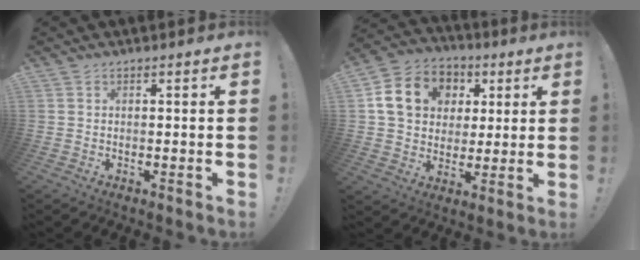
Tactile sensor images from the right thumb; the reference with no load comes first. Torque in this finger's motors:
{"motor_torque": [0.28, 0.33, 0.37, 0.05, 0.02]}